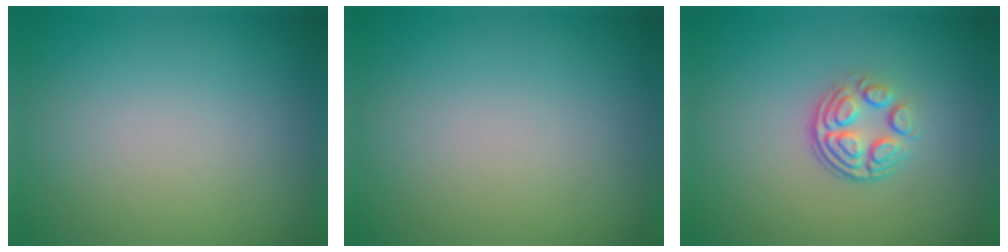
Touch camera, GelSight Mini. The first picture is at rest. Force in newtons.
{"total": 0.0}
{"total": 3.7, "press": 2.6, "slide": 2.6}